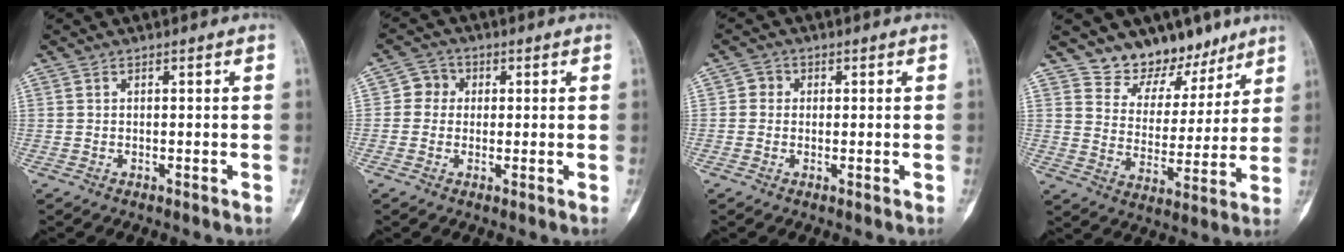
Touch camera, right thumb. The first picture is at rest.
{"total": 4.2, "force": [0.5, 3.9, 1.3], "torque": [0.004, 0.008, -0.001]}
{"total": 2.3, "force": [0.2, 2.2, 0.7], "torque": [0.003, 0.005, -0.002]}
{"total": 11.9, "force": [9.6, 6.6, 2.5], "torque": [0.014, -0.068, 0.164]}